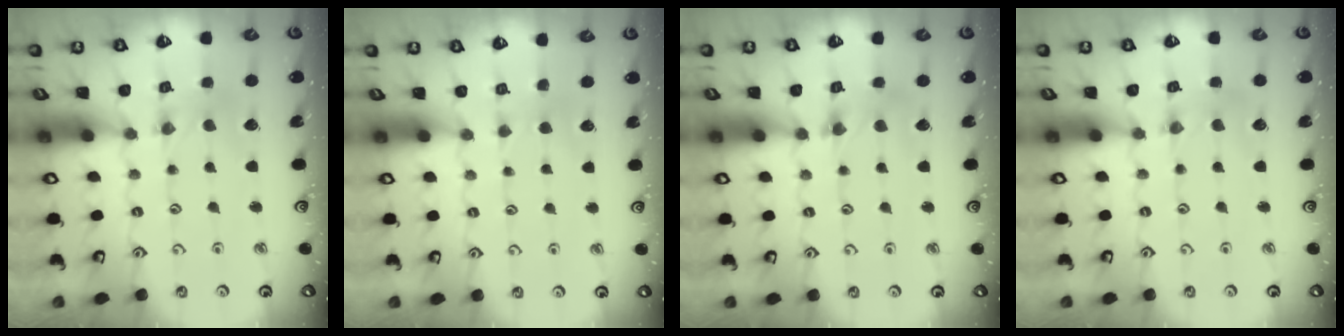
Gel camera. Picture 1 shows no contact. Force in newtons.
{"total": 2.8, "press": 2.7, "slide": 0.5}
{"total": 3.7, "press": 3.7, "slide": 0.4}
{"total": 1.3, "press": 1.3, "slide": 0.3}